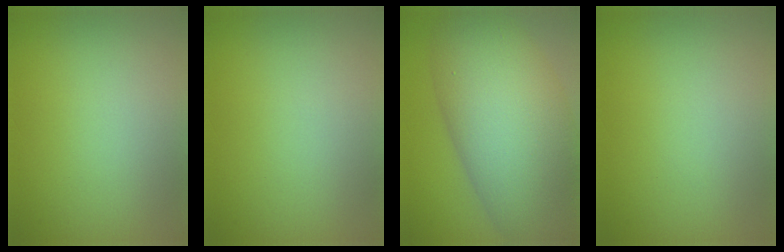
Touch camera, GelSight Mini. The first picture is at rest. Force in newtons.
{"total": 0.0}
{"total": 13.3, "press": 13.3, "slide": 0.5}
{"total": 0.0}